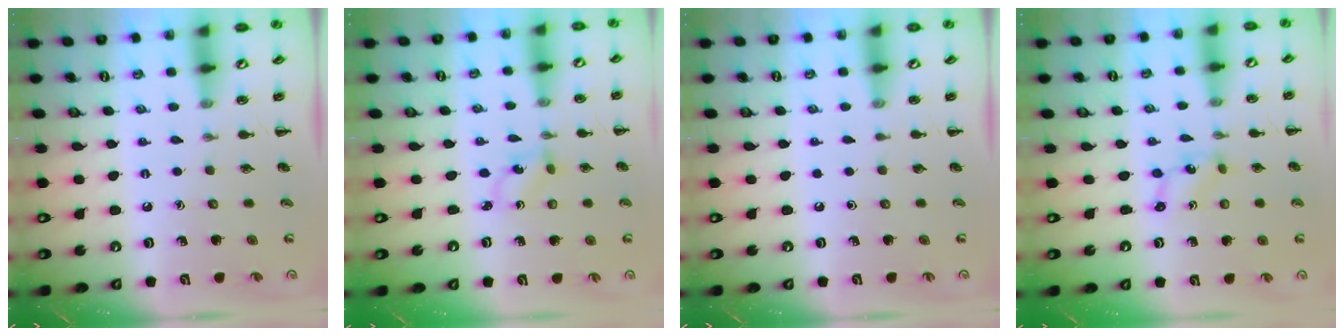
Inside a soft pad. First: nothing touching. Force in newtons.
{"total": 0.9, "press": 0.8, "slide": 0.5}
{"total": 0.0}
{"total": 1.1, "press": 1.1, "slide": 0.4}